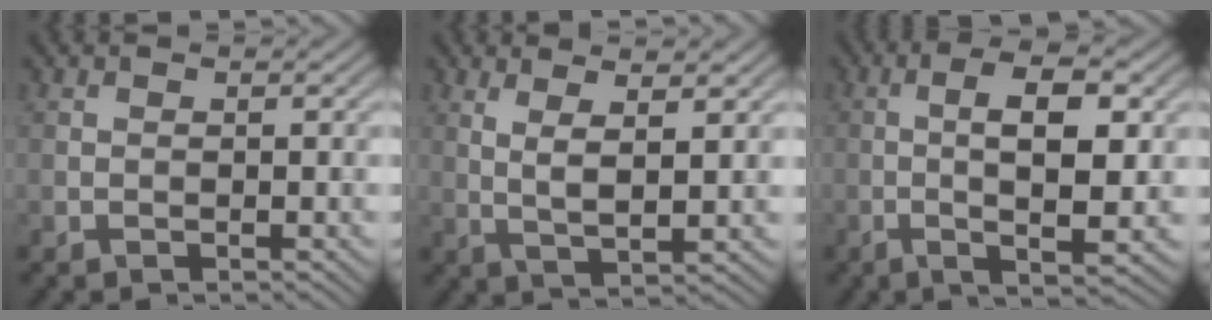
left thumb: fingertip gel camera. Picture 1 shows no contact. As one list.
[{"total": 4.8, "force": [2.3, 0.9, 4.2], "torque": [-0.085, -0.004, 0.051]}, {"total": 8.7, "force": [0.1, 2.2, 8.4], "torque": [-0.145, 0.007, -0.001]}]